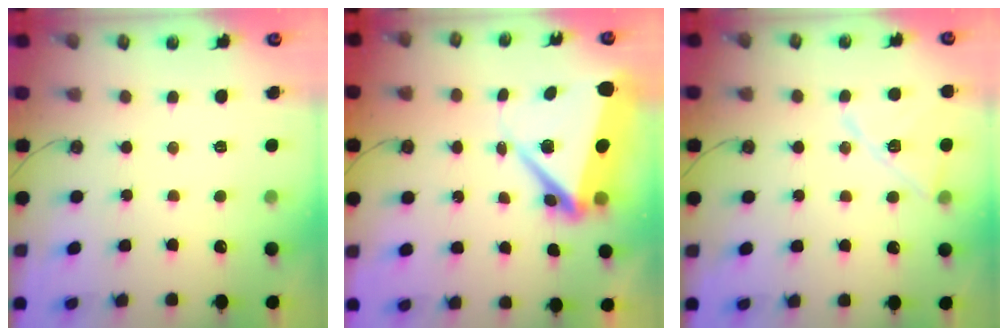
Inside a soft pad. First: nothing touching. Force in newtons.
{"total": 10.6, "press": 10.5, "slide": 1.7}
{"total": 12.6, "press": 12.4, "slide": 2.3}